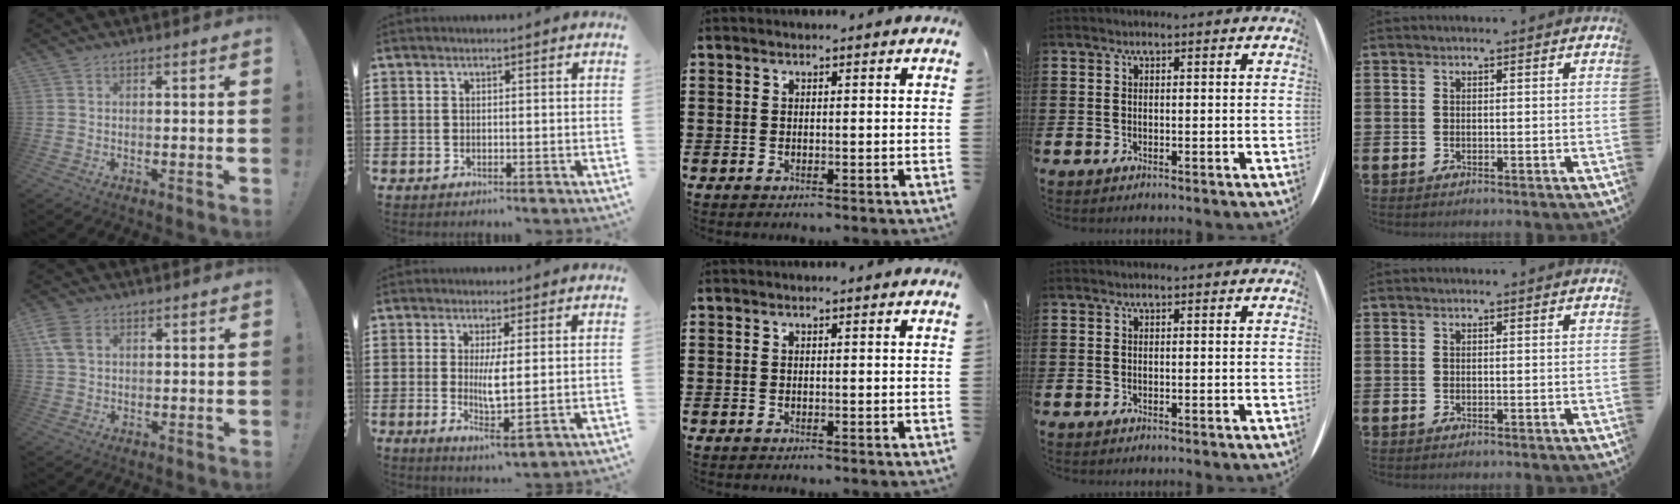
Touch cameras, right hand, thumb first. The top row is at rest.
{"thumb": {"total": 5.8, "force": [2.2, 3.8, 3.7], "torque": [-0.075, 0.001, 0.045]}, "index": {"total": 5.0, "force": [0.5, 0.7, 5.0], "torque": [-0.086, -0.007, 0.005]}}